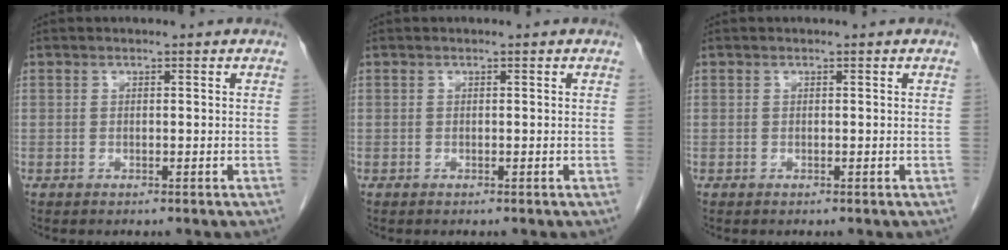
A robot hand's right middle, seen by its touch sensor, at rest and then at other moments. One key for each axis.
{"total": 0.0}
{"total": 0.0}